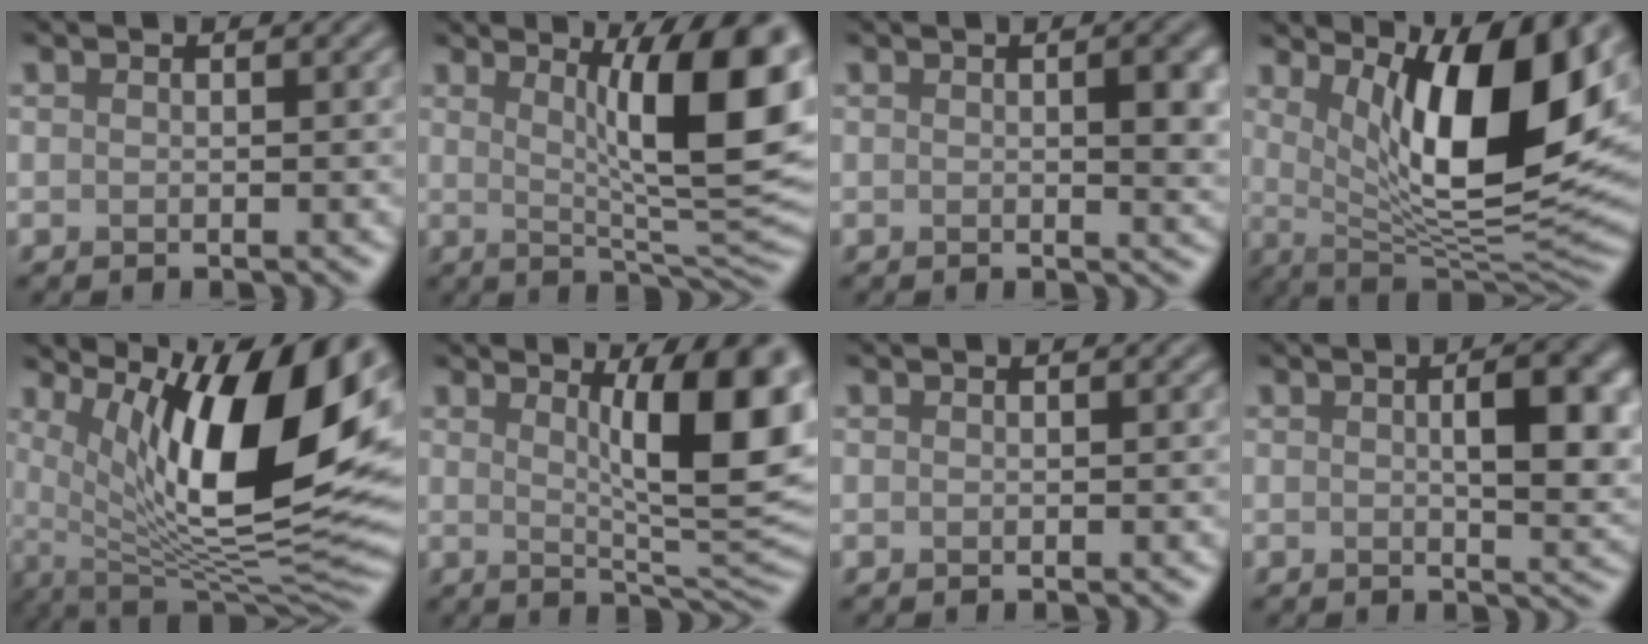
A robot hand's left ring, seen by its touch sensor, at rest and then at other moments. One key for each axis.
{"total": 11.7, "fx": 3.0, "fy": 2.7, "fz": 11.0, "tx": -0.122, "ty": -0.005, "tz": 0.045}
{"total": 3.4, "fx": 0.5, "fy": 0.9, "fz": 3.3, "tx": -0.040, "ty": 0.001, "tz": 0.007}
{"total": 12.6, "fx": 3.9, "fy": 4.1, "fz": 11.3, "tx": -0.160, "ty": -0.012, "tz": 0.067}
{"total": 14.5, "fx": 5.1, "fy": 4.8, "fz": 12.7, "tx": -0.186, "ty": -0.007, "tz": 0.086}
{"total": 10.4, "fx": 2.7, "fy": 2.6, "fz": 9.7, "tx": -0.103, "ty": 0.001, "tz": 0.039}
{"total": 0.0}
{"total": 6.1, "fx": 0.9, "fy": 2.1, "fz": 5.7, "tx": -0.073, "ty": 0.003, "tz": 0.016}